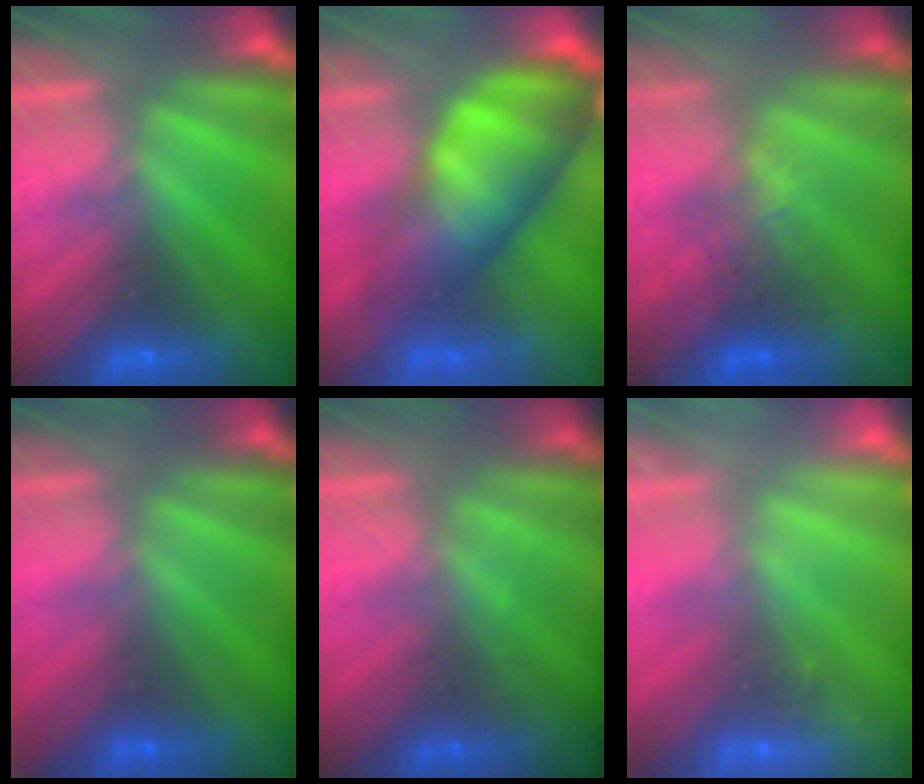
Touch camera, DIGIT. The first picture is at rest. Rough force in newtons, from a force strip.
{"total": 10.0}
{"total": 2.7}
{"total": 2.3}
{"total": 1.4}
{"total": 2.2}